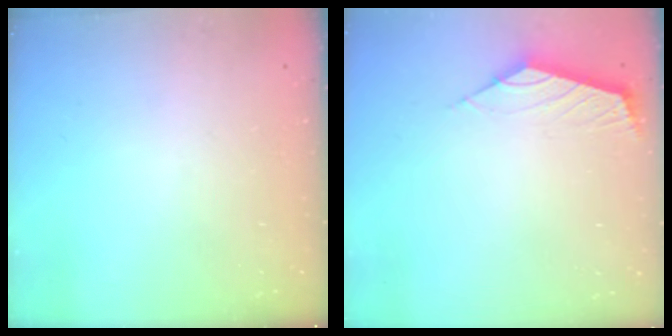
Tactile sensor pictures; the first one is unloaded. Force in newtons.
{"total": 2.4, "press": 2.3, "slide": 0.6}